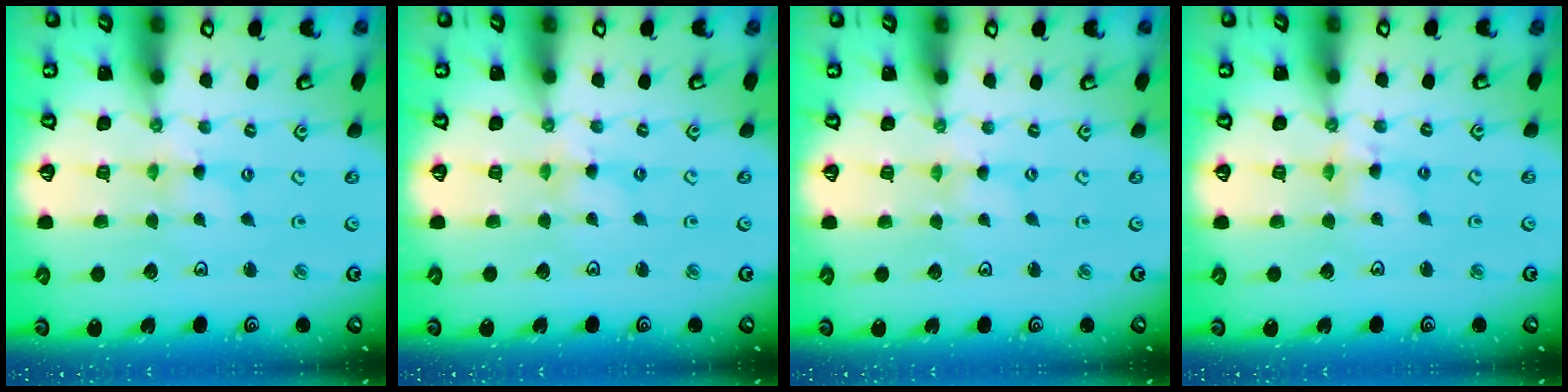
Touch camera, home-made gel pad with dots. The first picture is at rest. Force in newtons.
{"total": 0.9, "press": 0.9, "slide": 0.3}
{"total": 0.0}
{"total": 5.0, "press": 5.0, "slide": 0.4}